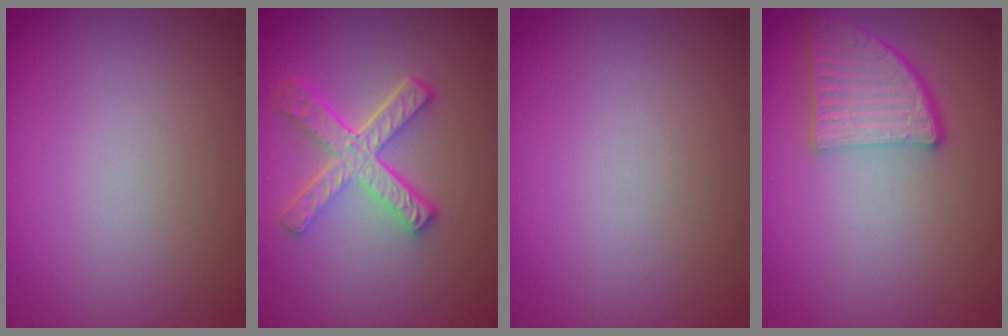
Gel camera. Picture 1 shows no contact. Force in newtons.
{"total": 4.9, "press": 3.5, "slide": 3.4}
{"total": 0.0}
{"total": 4.5, "press": 3.6, "slide": 2.7}